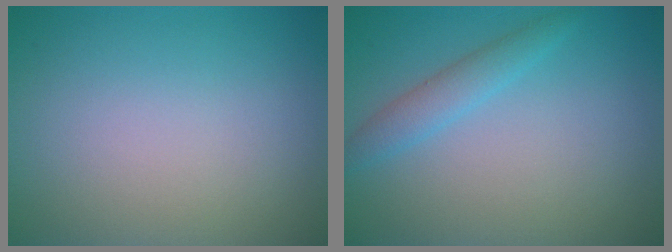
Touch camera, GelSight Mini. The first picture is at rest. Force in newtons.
{"total": 2.0, "press": 2.0, "slide": 0.2}